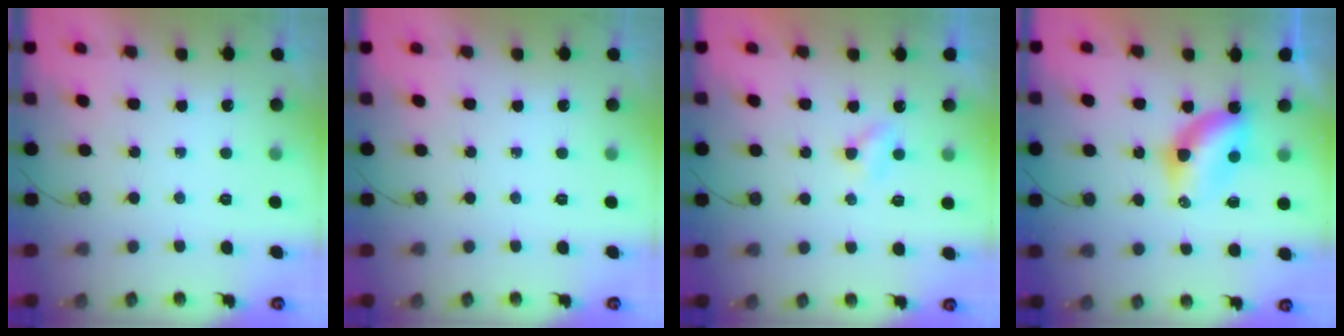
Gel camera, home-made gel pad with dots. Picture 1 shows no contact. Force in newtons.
{"total": 0.0}
{"total": 4.4, "press": 2.8, "slide": 3.4}
{"total": 6.9, "press": 6.9, "slide": 0.6}